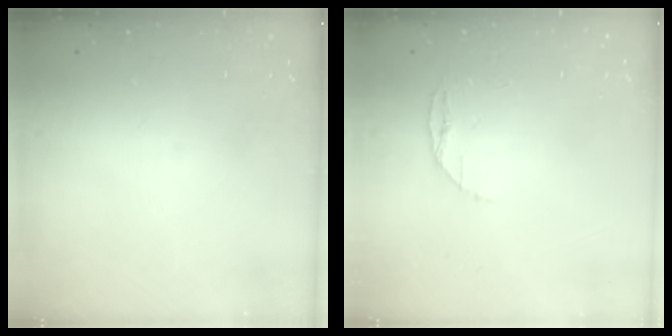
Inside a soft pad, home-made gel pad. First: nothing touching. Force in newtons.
{"total": 3.4, "press": 3.4, "slide": 0.4}